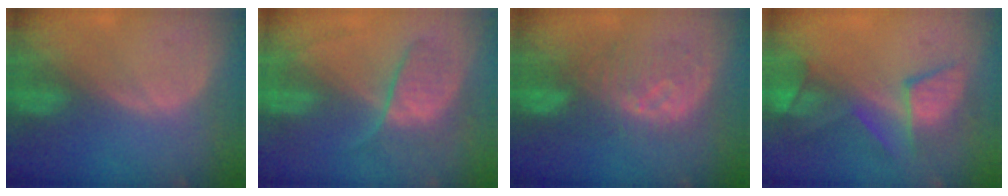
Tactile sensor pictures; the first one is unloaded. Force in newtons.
{"total": 6.3, "press": 6.3, "slide": 0.6}
{"total": 8.4, "press": 8.4, "slide": 1.0}
{"total": 8.2, "press": 7.9, "slide": 1.8}